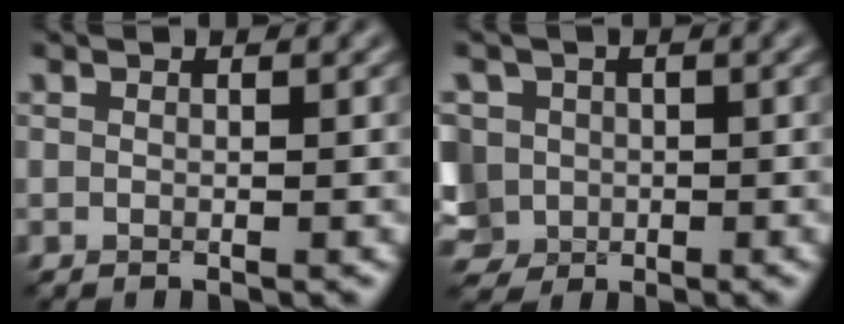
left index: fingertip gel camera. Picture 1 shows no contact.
{"total": 6.3, "force": [-1.2, 5.4, 2.9], "torque": [-0.061, 0.013, -0.041]}